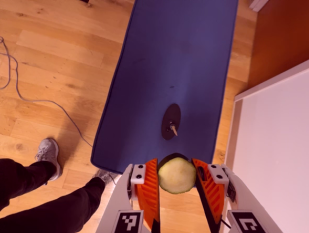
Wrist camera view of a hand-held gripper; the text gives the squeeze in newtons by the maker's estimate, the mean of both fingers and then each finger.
{"total": 10.6, "left": 11.4, "right": 9.8}